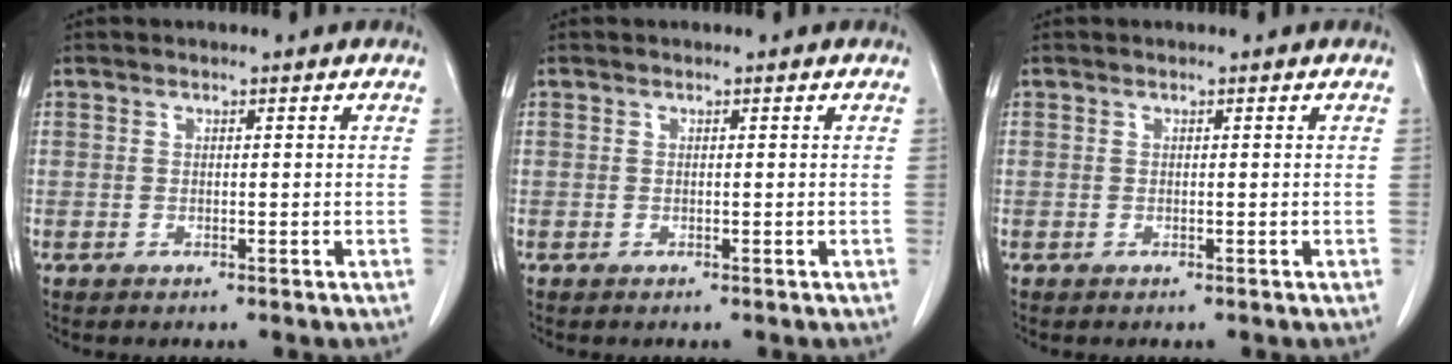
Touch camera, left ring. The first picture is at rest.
{"total": 0.0}
{"total": 0.0}